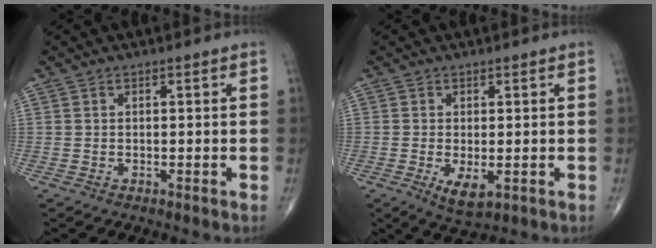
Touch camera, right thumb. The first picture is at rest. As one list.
[{"total": 4.3, "force": [-1.1, 1.9, 3.7], "torque": [-0.065, -0.011, -0.011]}]